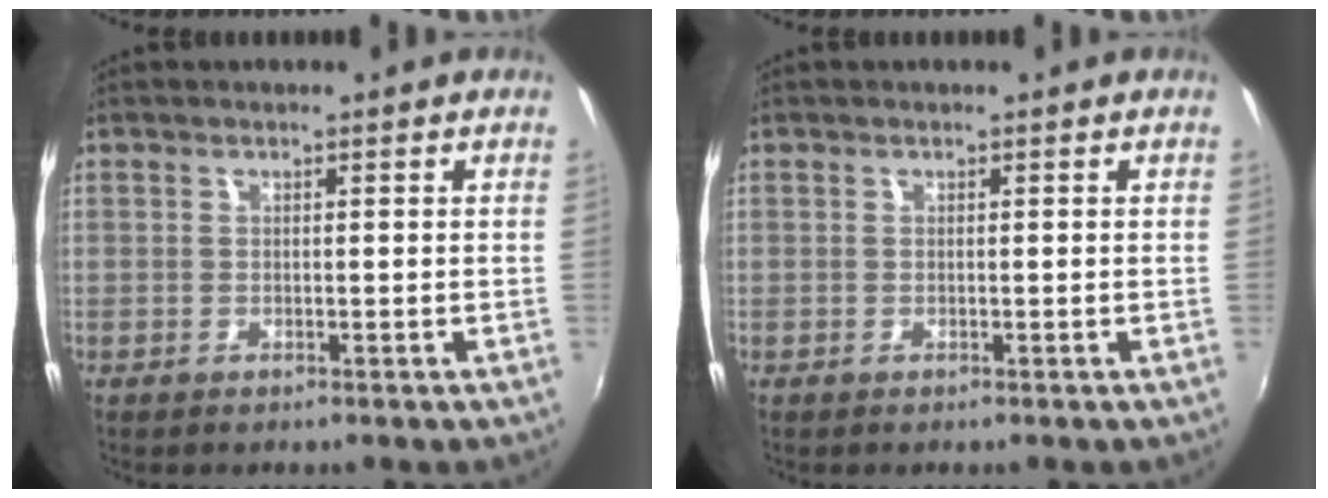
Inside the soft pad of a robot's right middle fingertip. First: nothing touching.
{"total": 0.0}